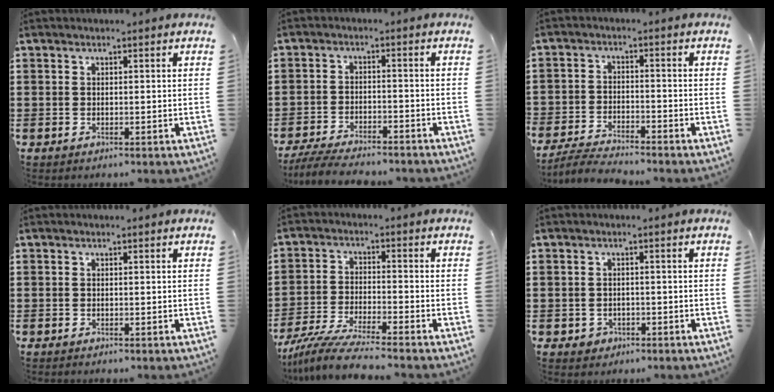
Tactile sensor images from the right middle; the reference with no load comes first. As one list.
[{"total": 5.1, "force": [-4.8, 0.6, 1.6], "torque": [-0.037, -0.002, -0.096]}, {"total": 4.4, "force": [-4.3, 0.4, 0.8], "torque": [-0.030, -0.003, -0.093]}, {"total": 0.0}, {"total": 6.9, "force": [-6.3, -0.2, 2.9], "torque": [-0.067, -0.013, -0.124]}, {"total": 1.3, "force": [-0.8, 1.0, 0.3], "torque": [-0.009, 0.002, -0.020]}]